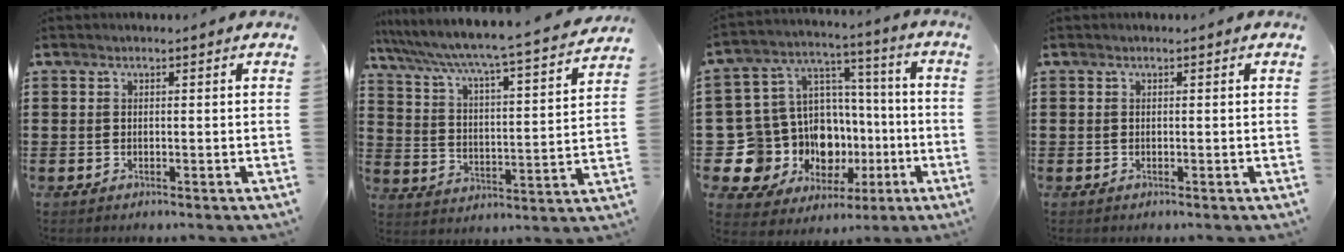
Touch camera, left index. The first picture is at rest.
{"total": 4.5, "force": [4.0, -0.7, 1.9], "torque": [-0.062, -0.048, 0.053]}
{"total": 14.2, "force": [-4.9, 12.5, 4.5], "torque": [-0.142, -0.021, -0.052]}
{"total": 0.0}